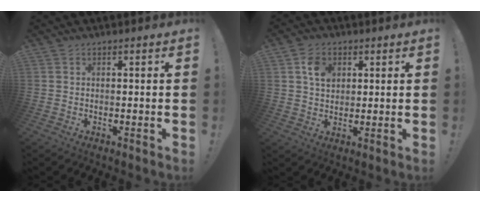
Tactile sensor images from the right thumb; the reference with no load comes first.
{"total": 6.8, "force": [2.7, 5.0, 3.7], "torque": [-0.057, 0.002, 0.050]}